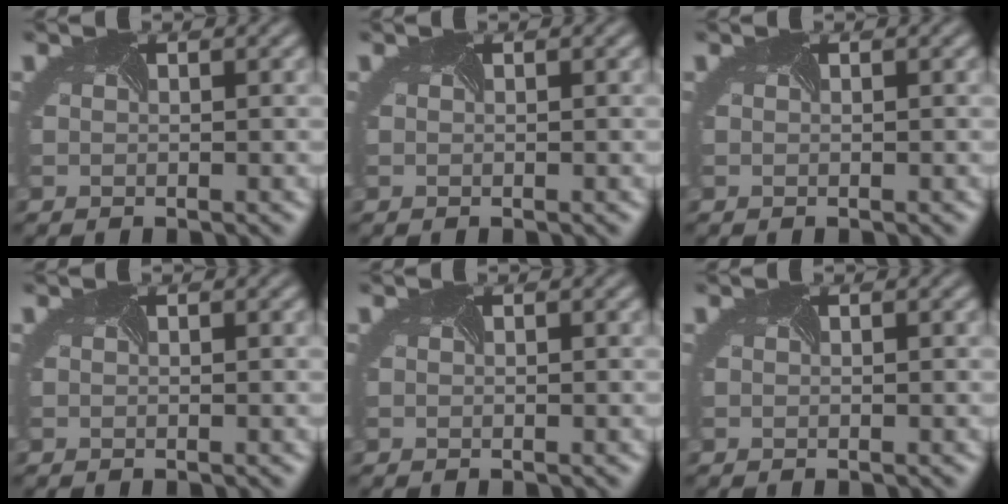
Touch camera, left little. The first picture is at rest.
{"total": 0.0}
{"total": 0.0}
{"total": 0.0}
{"total": 0.0}
{"total": 0.0}